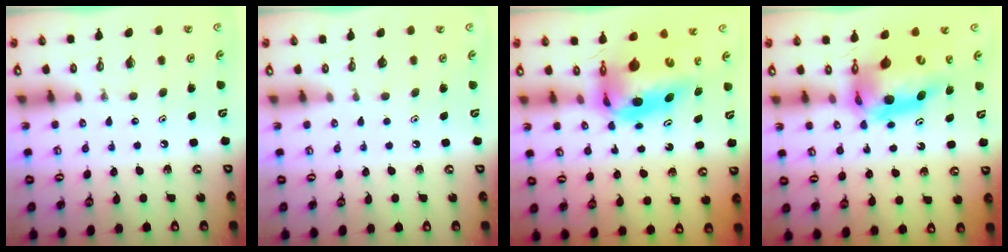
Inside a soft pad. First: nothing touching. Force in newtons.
{"total": 0.9, "press": 0.1, "slide": 0.9}
{"total": 9.3, "press": 8.3, "slide": 4.1}
{"total": 13.8, "press": 13.8, "slide": 1.2}